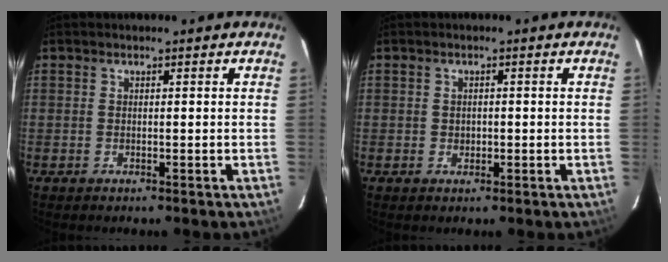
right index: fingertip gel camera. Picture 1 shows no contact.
{"total": 1.3, "force": [-0.2, 1.2, 0.5], "torque": [-0.005, 0.001, -0.002]}